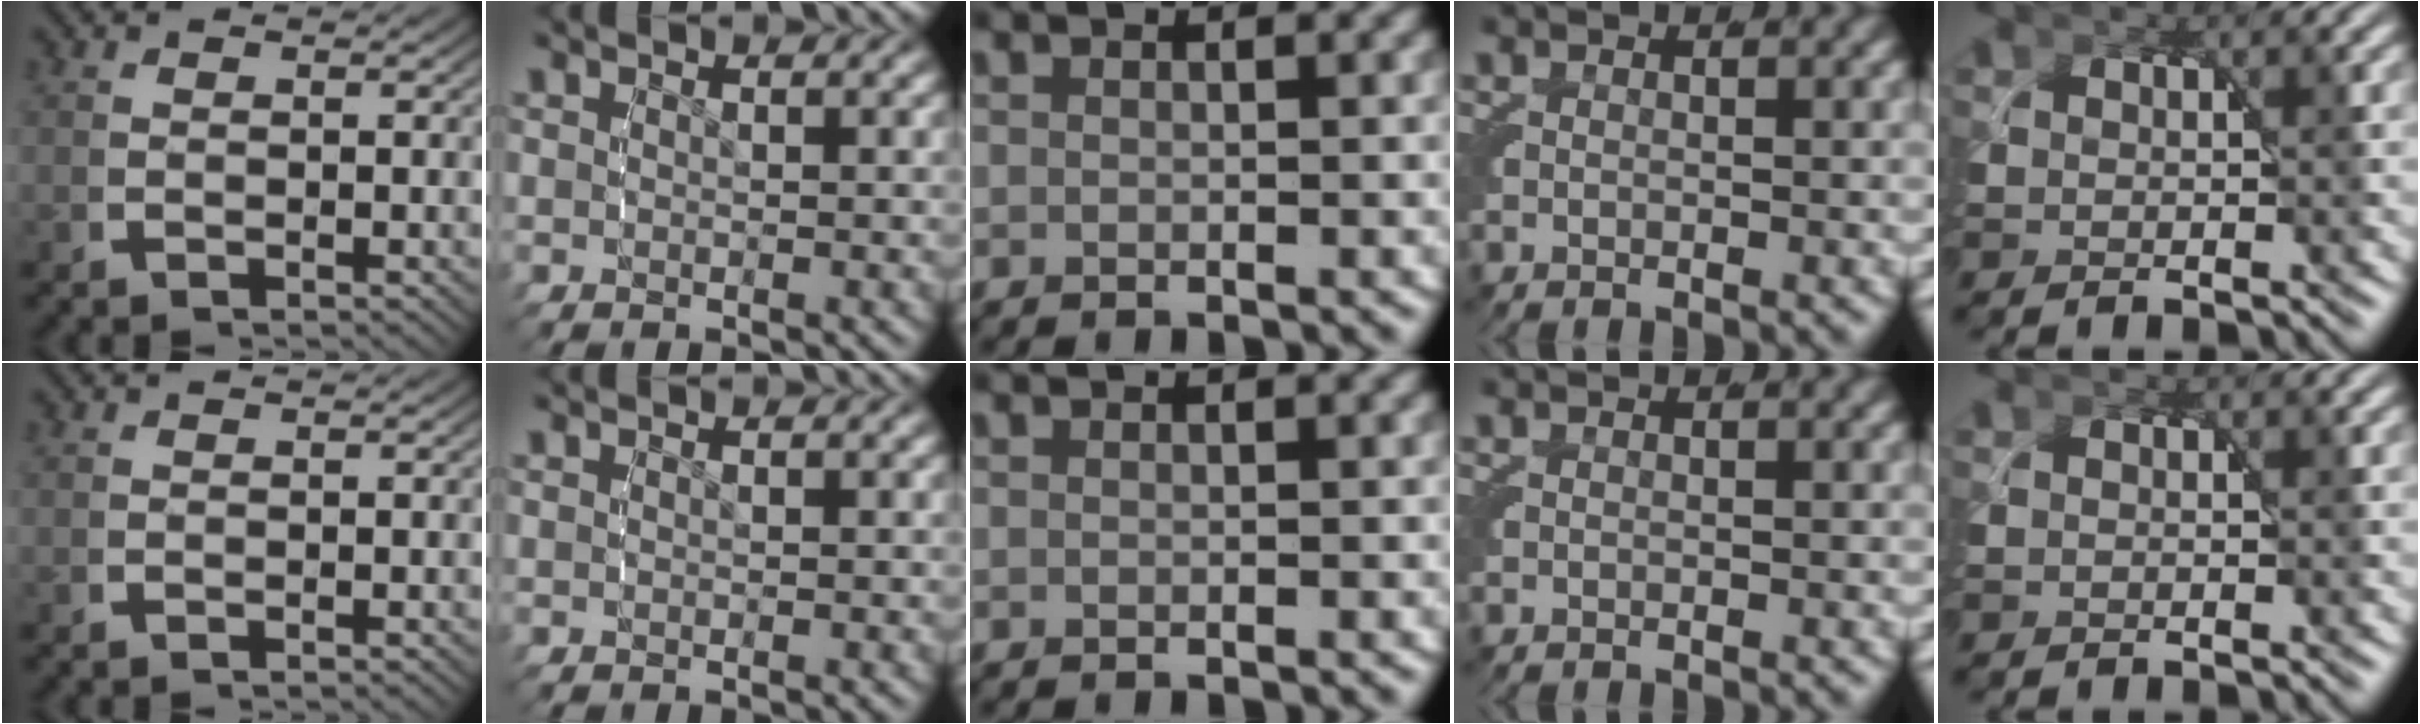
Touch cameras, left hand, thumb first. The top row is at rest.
{}